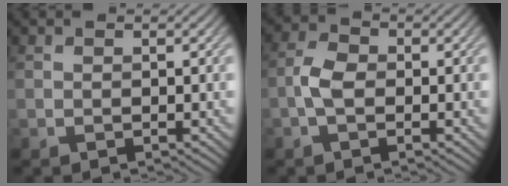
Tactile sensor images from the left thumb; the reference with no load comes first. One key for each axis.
{"total": 3.2, "fx": -0.9, "fy": 1.8, "fz": 2.6, "tx": -0.057, "ty": 0.008, "tz": -0.026}